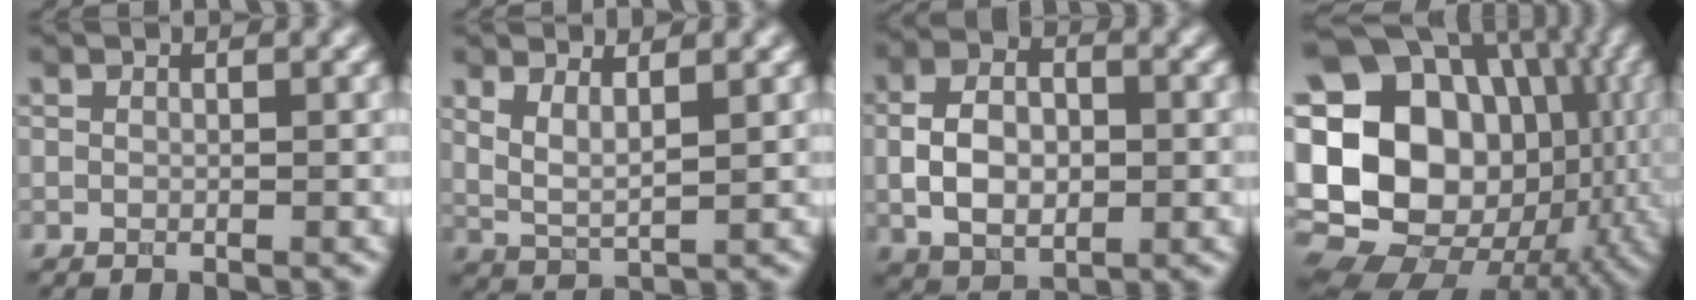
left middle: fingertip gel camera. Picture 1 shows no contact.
{"total": 3.0, "force": [1.8, 0.9, 2.2], "torque": [-0.047, -0.008, 0.037]}
{"total": 5.5, "force": [-0.2, 3.6, 4.2], "torque": [-0.082, 0.002, -0.005]}
{"total": 22.1, "force": [0.7, 18.3, 12.4], "torque": [-0.202, 0.028, -0.015]}